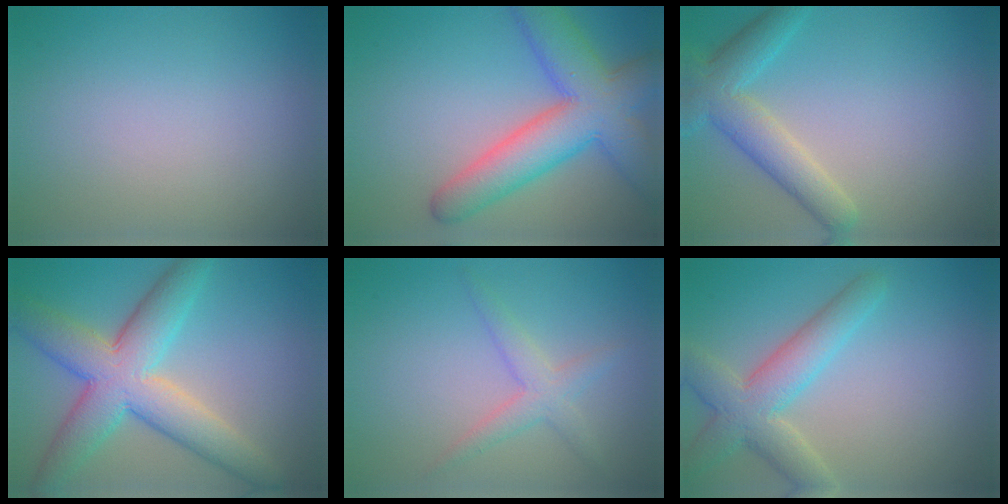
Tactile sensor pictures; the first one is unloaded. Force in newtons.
{"total": 8.6, "press": 8.6, "slide": 0.4}
{"total": 4.8, "press": 4.8, "slide": 0.2}
{"total": 8.7, "press": 8.7, "slide": 0.4}
{"total": 2.4, "press": 2.4, "slide": 0.1}
{"total": 5.2, "press": 5.2, "slide": 0.2}